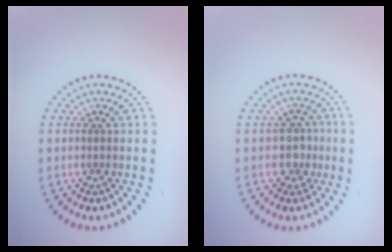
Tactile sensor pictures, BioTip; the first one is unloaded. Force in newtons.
{"total": 2.1, "press": 1.8, "slide": 1.1}